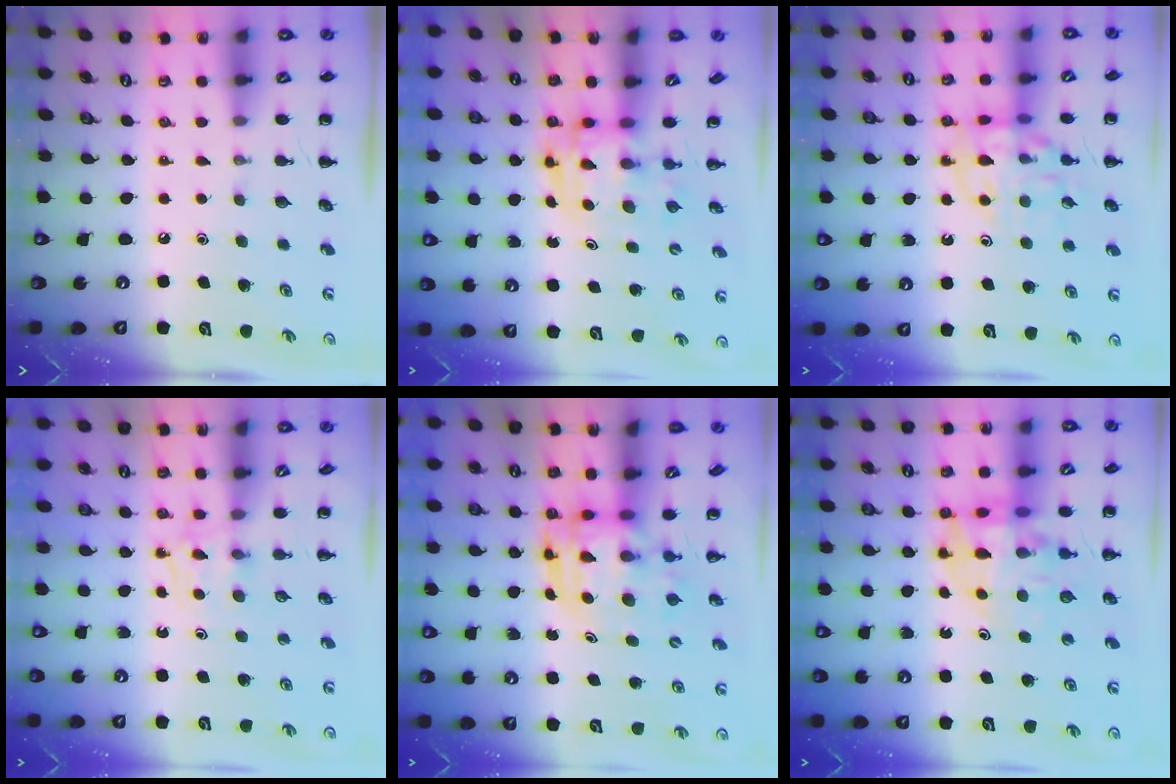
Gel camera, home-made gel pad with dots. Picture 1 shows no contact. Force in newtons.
{"total": 3.0, "press": 3.0, "slide": 0.5}
{"total": 12.7, "press": 12.6, "slide": 1.6}
{"total": 3.2, "press": 2.8, "slide": 1.5}
{"total": 3.6, "press": 3.5, "slide": 0.7}
{"total": 11.9, "press": 11.4, "slide": 3.3}